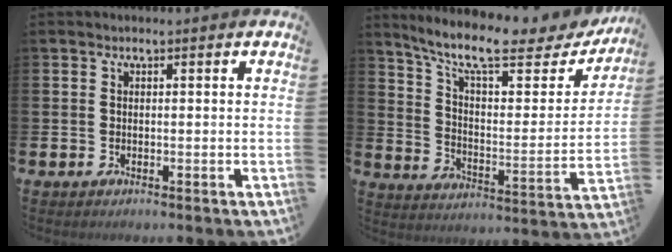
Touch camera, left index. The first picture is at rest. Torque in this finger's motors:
{"motor_torque": [1.07, -1.07, 0.46, 0.12]}